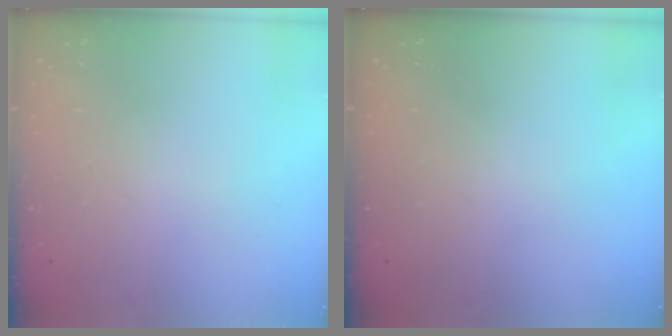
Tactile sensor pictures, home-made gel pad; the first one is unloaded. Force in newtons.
{"total": 0.0}